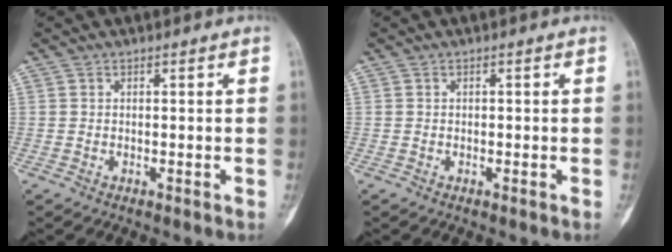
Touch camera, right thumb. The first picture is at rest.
{"total": 0.0}